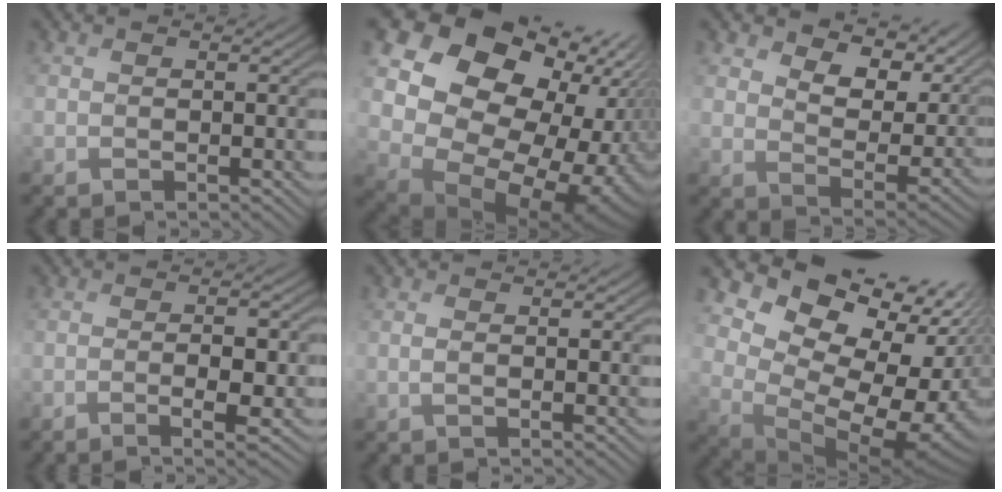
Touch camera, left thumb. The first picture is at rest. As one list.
[{"total": 19.0, "force": [2.2, 15.0, 11.5], "torque": [-0.222, -0.032, 0.078]}, {"total": 12.2, "force": [6.4, 6.4, 8.2], "torque": [-0.148, 0.002, 0.096]}, {"total": 3.3, "force": [-2.1, -0.1, 2.6], "torque": [-0.032, -0.001, -0.042]}, {"total": 0.8, "force": [-0.7, -0.5, 0.1], "torque": [0.007, -0.002, -0.018]}, {"total": 15.3, "force": [2.7, 10.7, 10.6], "torque": [-0.184, -0.017, 0.089]}]